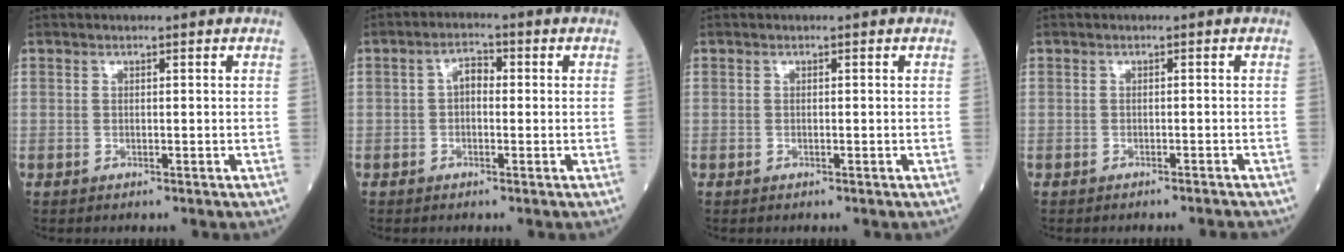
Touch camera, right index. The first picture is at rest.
{"total": 2.8, "force": [0.0, 1.6, 2.3], "torque": [-0.033, 0.014, -0.003]}
{"total": 0.0}
{"total": 2.7, "force": [-2.6, 0.1, 0.6], "torque": [-0.009, -0.005, -0.032]}